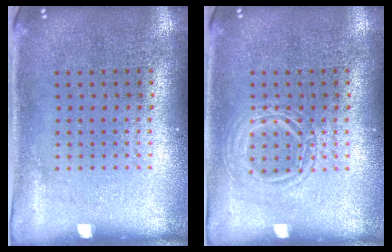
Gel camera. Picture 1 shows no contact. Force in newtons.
{"total": 1.6, "press": 1.6, "slide": 0.2}